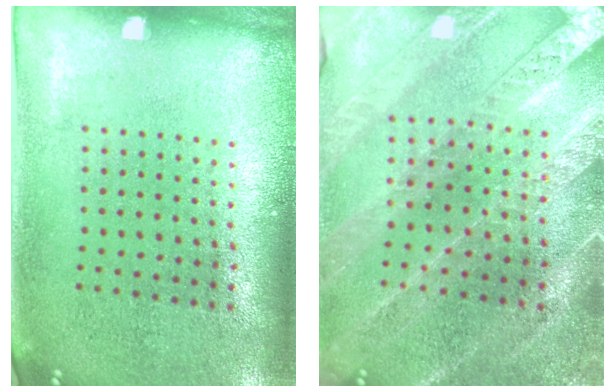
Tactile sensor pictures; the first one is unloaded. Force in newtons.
{"total": 2.4, "press": 2.4, "slide": 0.4}